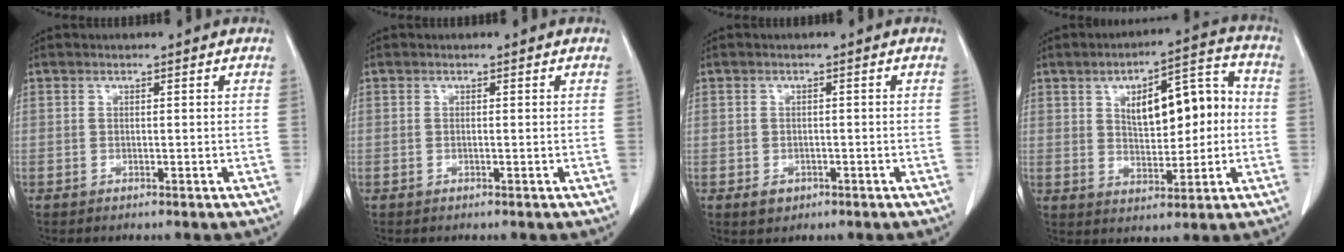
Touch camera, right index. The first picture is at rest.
{"total": 0.0}
{"total": 2.0, "force": [-1.0, 1.6, 0.8], "torque": [-0.009, 0.003, -0.005]}
{"total": 12.1, "force": [1.4, 4.9, 11.0], "torque": [-0.160, 0.035, 0.029]}